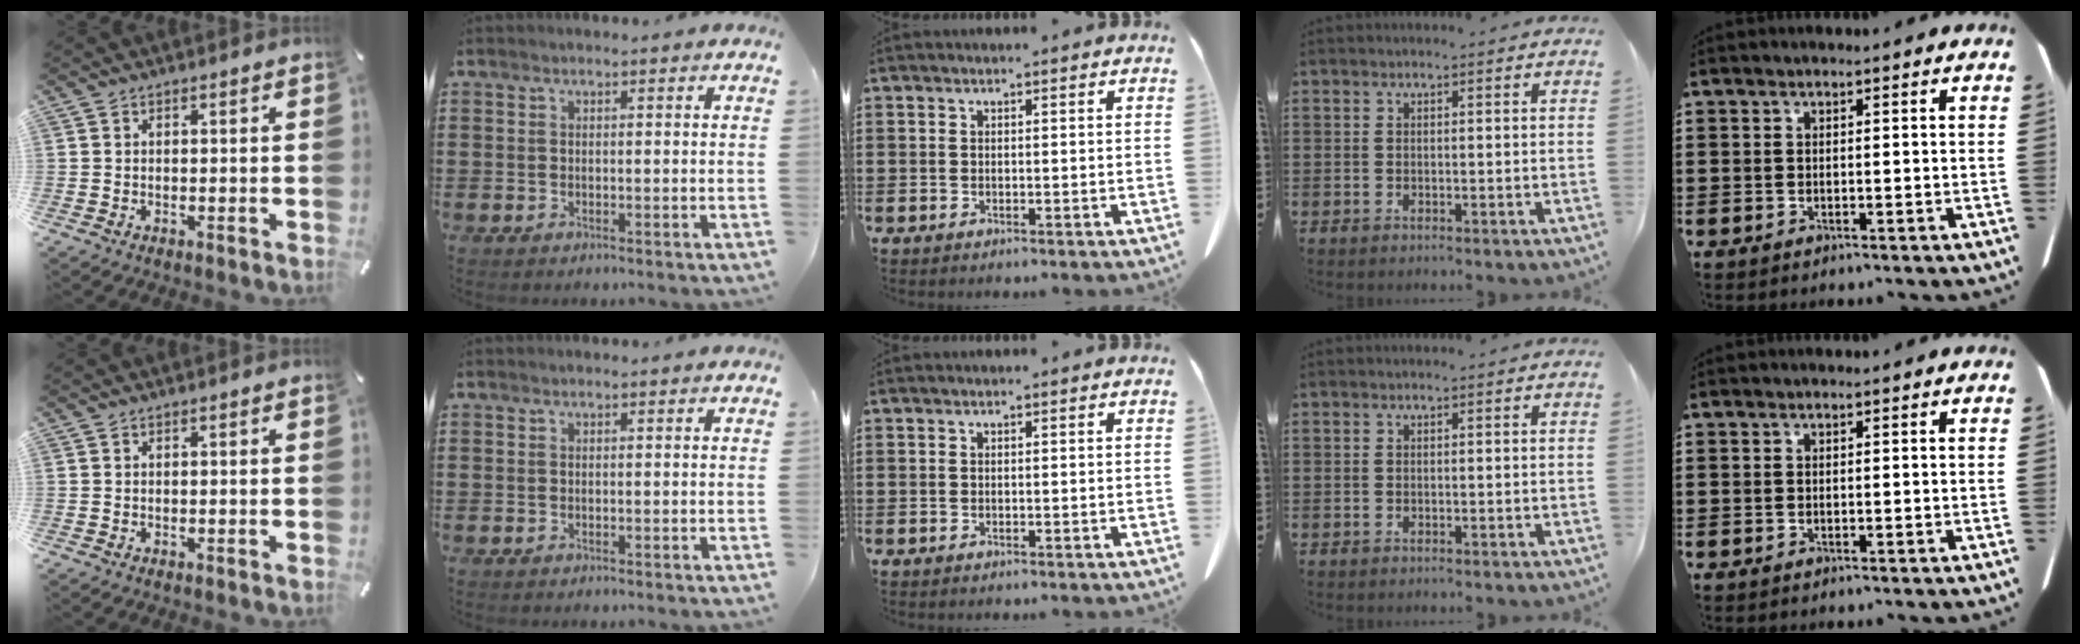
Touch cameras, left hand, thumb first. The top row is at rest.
{}